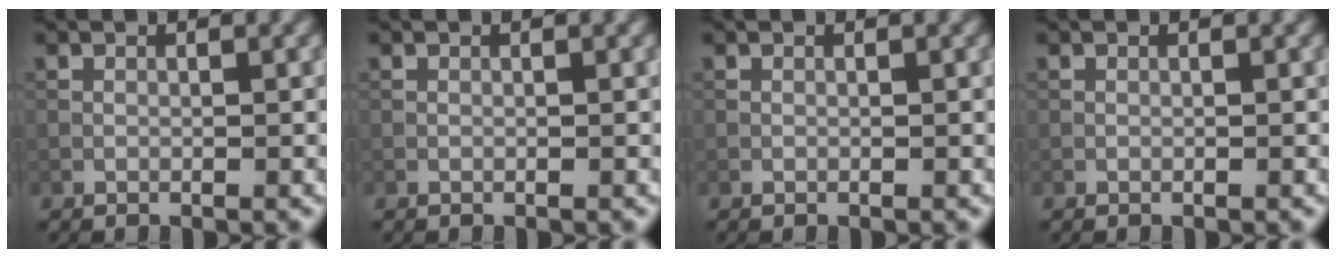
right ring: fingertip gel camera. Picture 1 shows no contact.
{"total": 0.0}
{"total": 0.0}
{"total": 0.0}